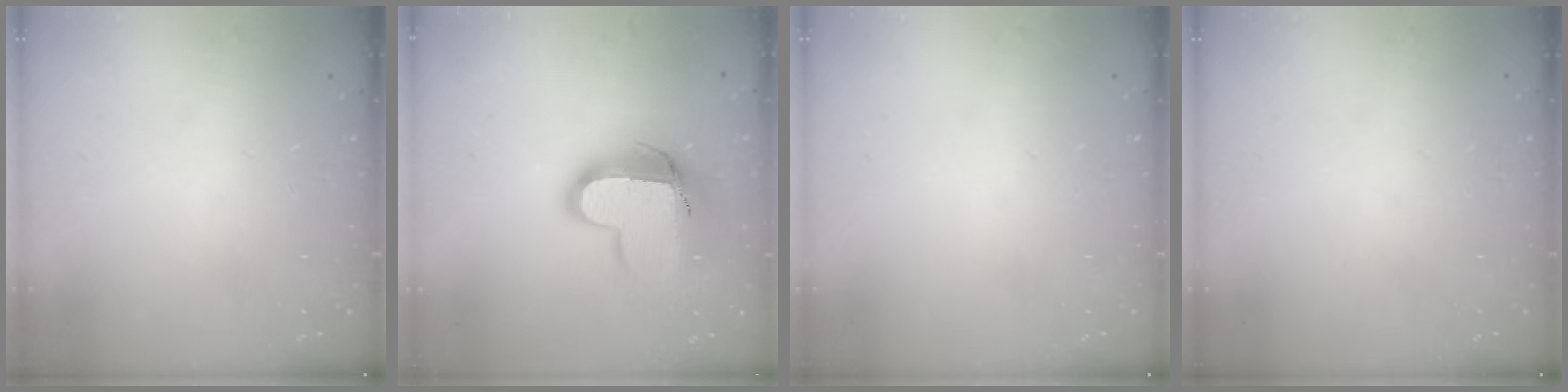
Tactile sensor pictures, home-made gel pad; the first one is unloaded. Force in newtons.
{"total": 14.0, "press": 13.9, "slide": 1.4}
{"total": 0.0}
{"total": 0.0}